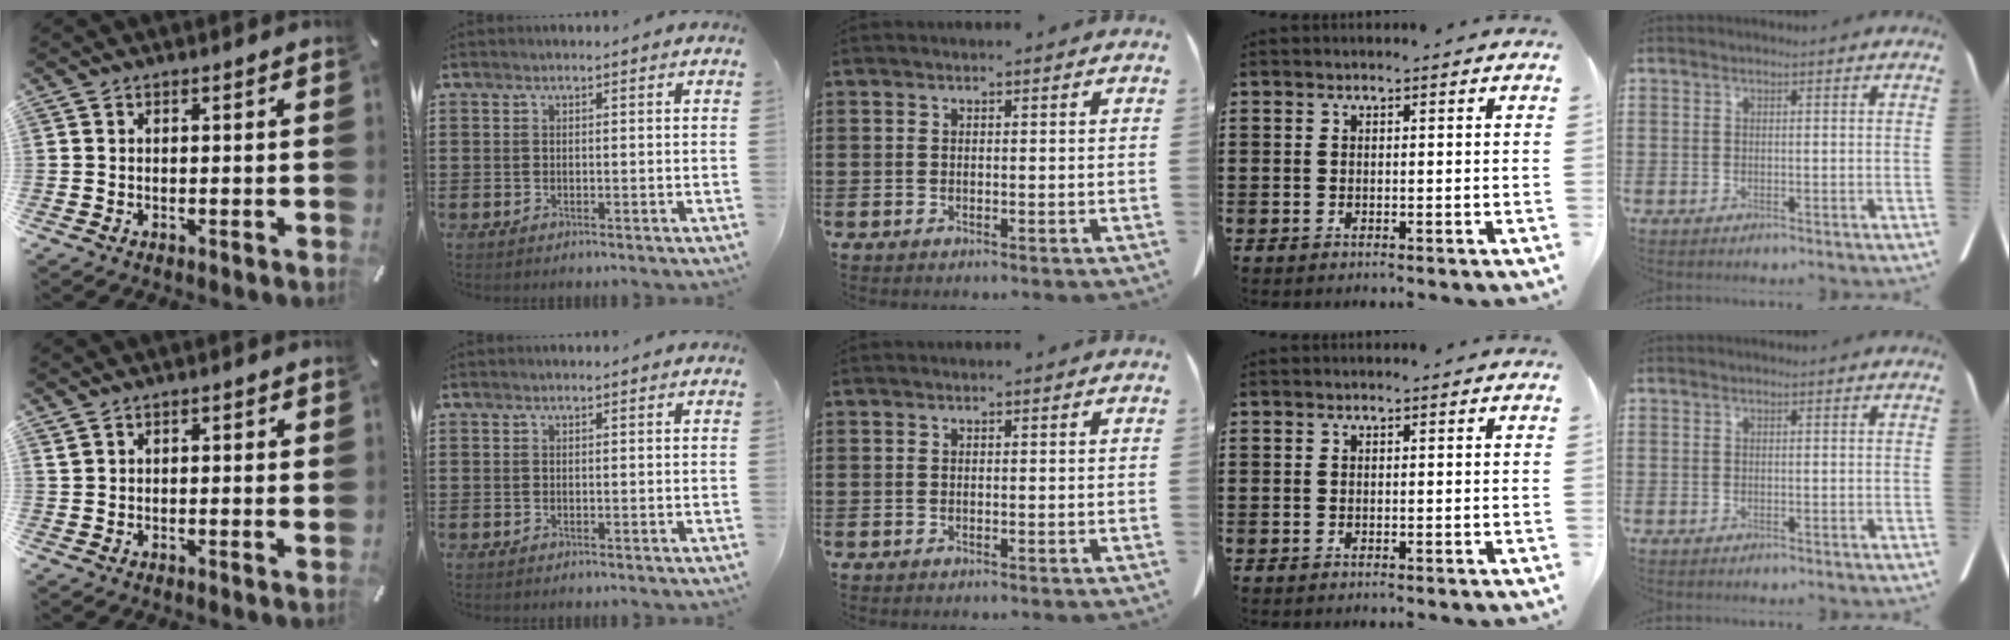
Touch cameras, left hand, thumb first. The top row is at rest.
{"thumb": {"total": 1.7, "force": [1.1, 0.7, 1.0], "torque": [-0.021, -0.001, 0.022]}}